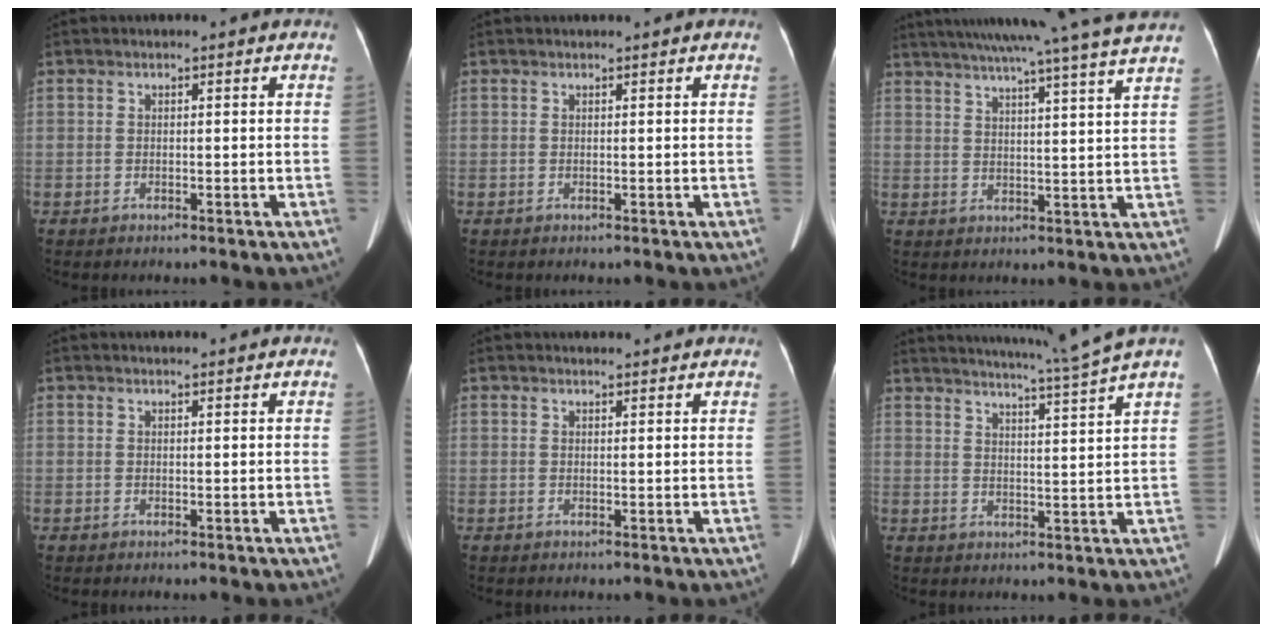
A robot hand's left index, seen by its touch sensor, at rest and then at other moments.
{"total": 1.0, "force": [0.9, 0.1, 0.4], "torque": [-0.003, 0.011, 0.014]}
{"total": 21.8, "force": [18.9, -2.2, 10.5], "torque": [-0.181, -0.017, 0.251]}
{"total": 3.1, "force": [3.0, 0.3, 0.8], "torque": [-0.012, 0.013, 0.036]}
{"total": 4.2, "force": [4.0, 0.6, 1.0], "torque": [-0.014, 0.016, 0.046]}
{"total": 10.9, "force": [9.6, -3.2, 4.3], "torque": [-0.074, -0.037, 0.134]}